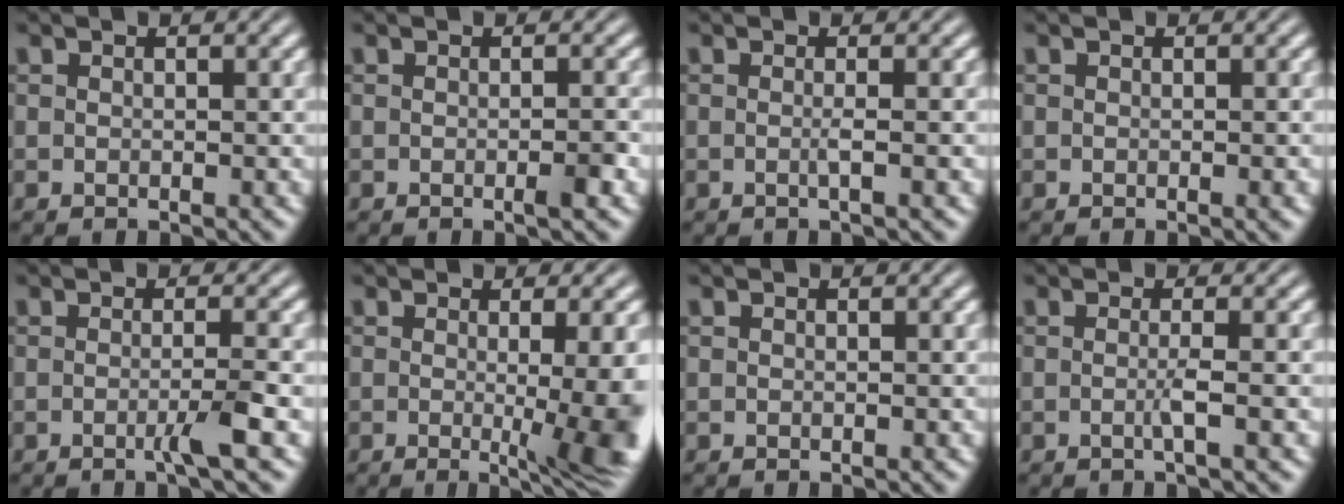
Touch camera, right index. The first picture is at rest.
{"total": 1.2, "force": [-0.5, -0.1, 1.0], "torque": [-0.014, 0.003, -0.011]}
{"total": 1.1, "force": [-0.4, -0.6, 0.7], "torque": [-0.015, -0.002, -0.007]}
{"total": 0.0}
{"total": 2.0, "force": [-1.0, -0.5, 1.8], "torque": [-0.025, 0.000, -0.020]}
{"total": 6.4, "force": [-1.4, 0.6, 6.2], "torque": [-0.075, -0.012, -0.021]}
{"total": 0.0}
{"total": 1.4, "force": [-0.6, -0.7, 1.0], "torque": [-0.018, -0.002, -0.010]}